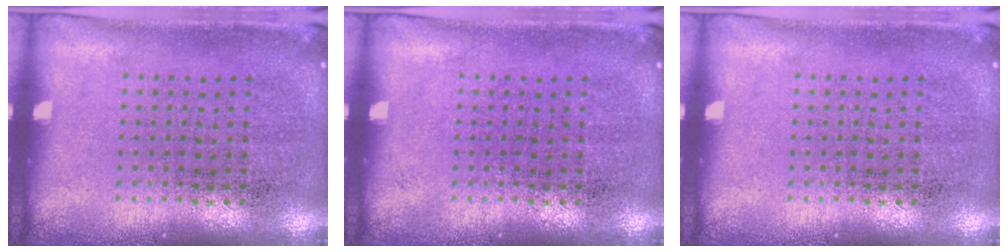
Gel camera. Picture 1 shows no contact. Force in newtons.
{"total": 0.0}
{"total": 0.0}